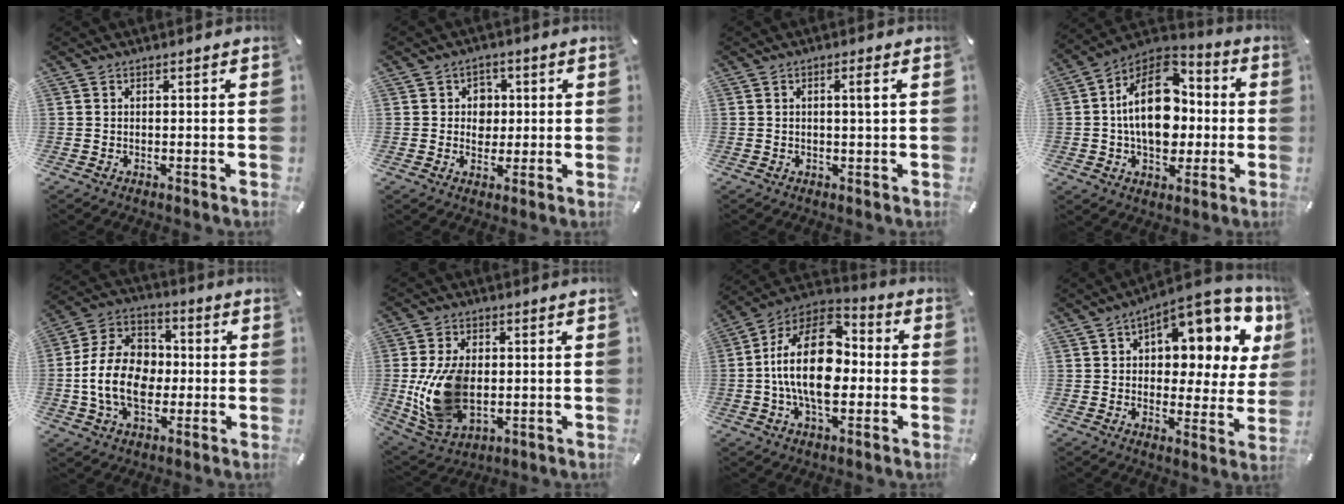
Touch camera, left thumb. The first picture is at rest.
{"total": 5.3, "force": [0.4, 5.0, 1.8], "torque": [-0.015, 0.000, 0.001]}
{"total": 2.1, "force": [0.5, 0.3, 2.0], "torque": [-0.033, -0.003, 0.005]}
{"total": 19.3, "force": [0.6, 13.2, 14.2], "torque": [-0.259, 0.005, 0.008]}
{"total": 14.9, "force": [-2.4, 11.2, 9.6], "torque": [-0.214, 0.019, -0.042]}
{"total": 15.1, "force": [-0.8, 10.4, 11.0], "torque": [-0.234, -0.007, -0.011]}
{"total": 20.2, "force": [-1.2, 12.4, 15.9], "torque": [-0.312, 0.007, -0.028]}
{"total": 13.8, "force": [7.7, 7.3, 8.8], "torque": [-0.113, -0.062, 0.130]}